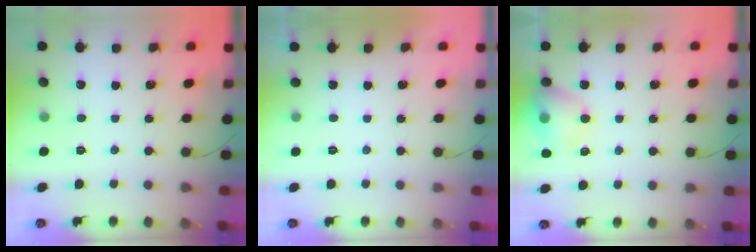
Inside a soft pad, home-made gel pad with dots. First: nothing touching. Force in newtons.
{"total": 0.0}
{"total": 11.8, "press": 11.6, "slide": 1.8}